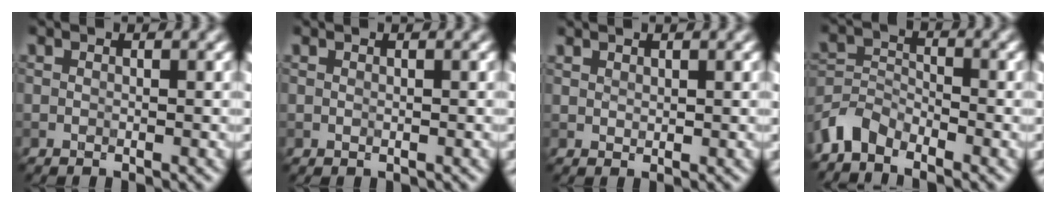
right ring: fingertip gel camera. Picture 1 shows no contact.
{"total": 0.0}
{"total": 0.9, "force": [0.8, 0.2, 0.1], "torque": [-0.003, 0.003, 0.015]}
{"total": 3.3, "force": [-2.9, 1.3, 0.7], "torque": [-0.011, 0.003, -0.071]}